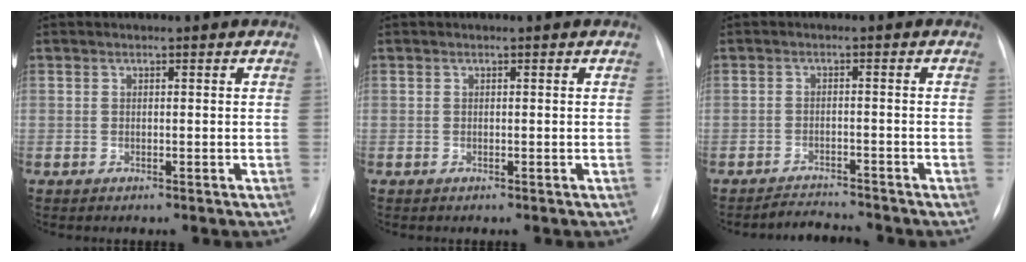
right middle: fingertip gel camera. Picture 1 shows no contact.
{"total": 0.0}
{"total": 3.3, "force": [-3.3, -0.3, -0.2], "torque": [-0.001, -0.012, -0.050]}